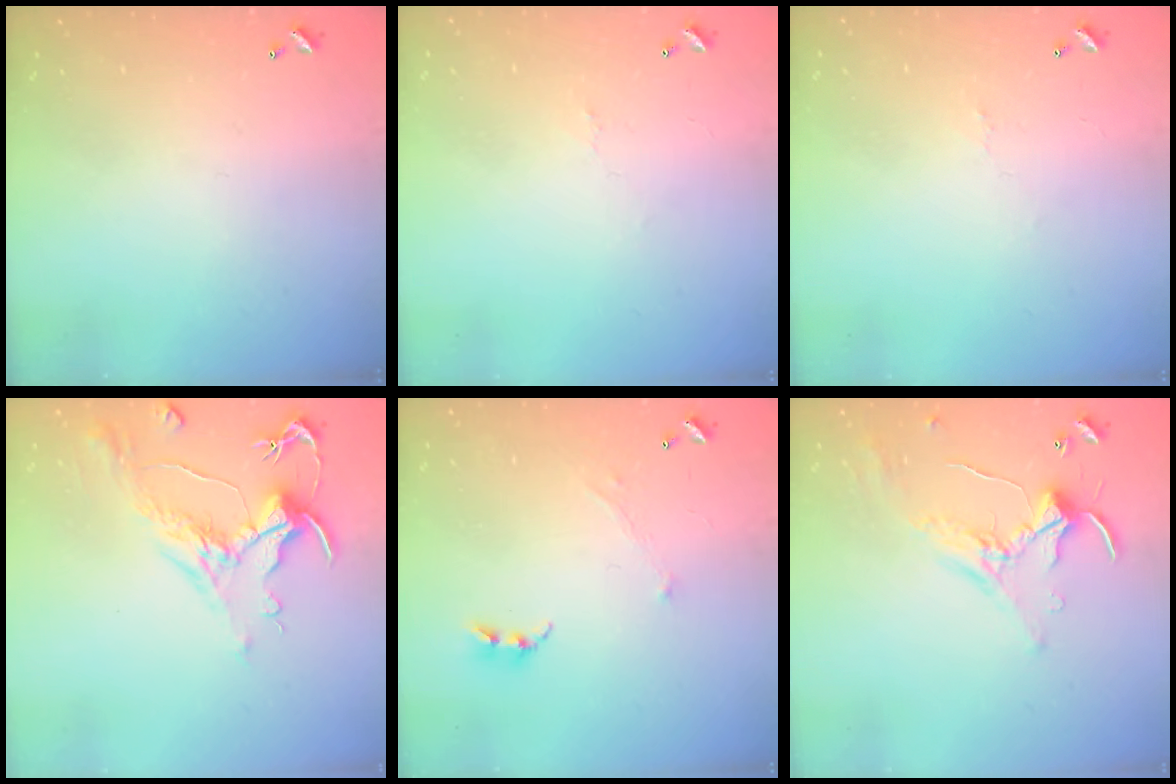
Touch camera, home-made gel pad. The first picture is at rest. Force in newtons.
{"total": 1.6, "press": 1.5, "slide": 0.5}
{"total": 1.6, "press": 1.5, "slide": 0.5}
{"total": 1.6, "press": 0.7, "slide": 1.4}
{"total": 0.7, "press": 0.0, "slide": 0.7}
{"total": 1.0, "press": 0.5, "slide": 0.8}